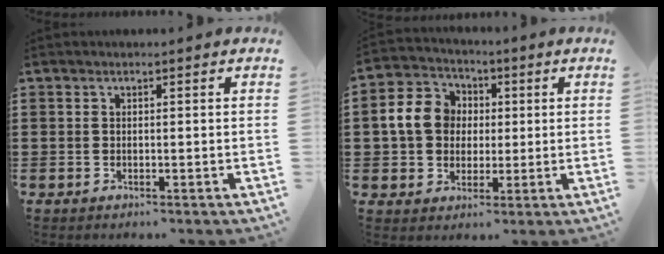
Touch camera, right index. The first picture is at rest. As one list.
[{"total": 8.5, "force": [0.7, 7.5, 3.9], "torque": [-0.114, 0.016, 0.007]}]